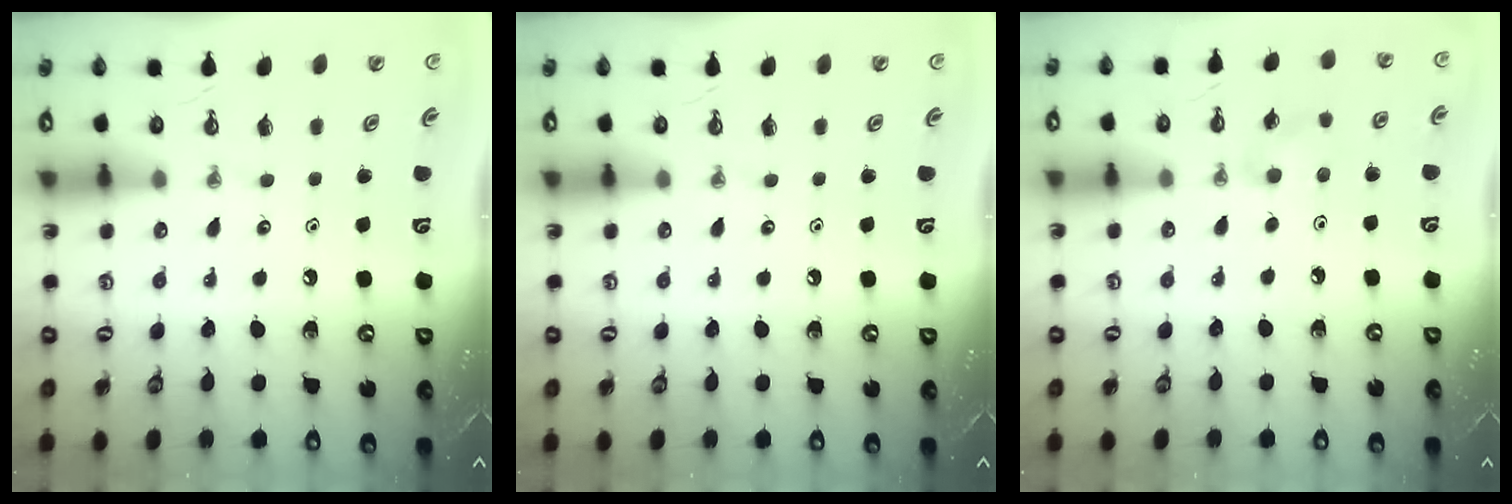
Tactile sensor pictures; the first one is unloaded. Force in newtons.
{"total": 0.0}
{"total": 7.0, "press": 6.8, "slide": 1.3}